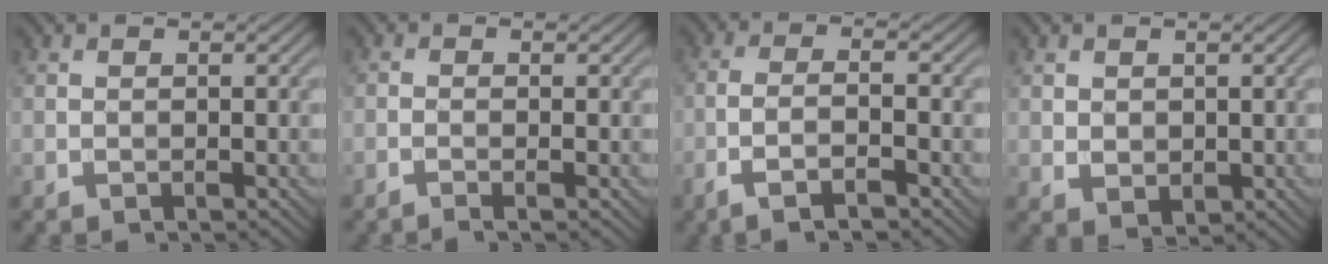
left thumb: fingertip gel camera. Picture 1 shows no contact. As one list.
[{"total": 1.3, "force": [-0.7, 0.1, 1.1], "torque": [-0.018, 0.003, -0.021]}, {"total": 5.0, "force": [-2.7, 1.1, 4.1], "torque": [-0.082, 0.004, -0.062]}, {"total": 1.7, "force": [0.6, 1.4, 0.8], "torque": [-0.022, -0.005, 0.017]}]